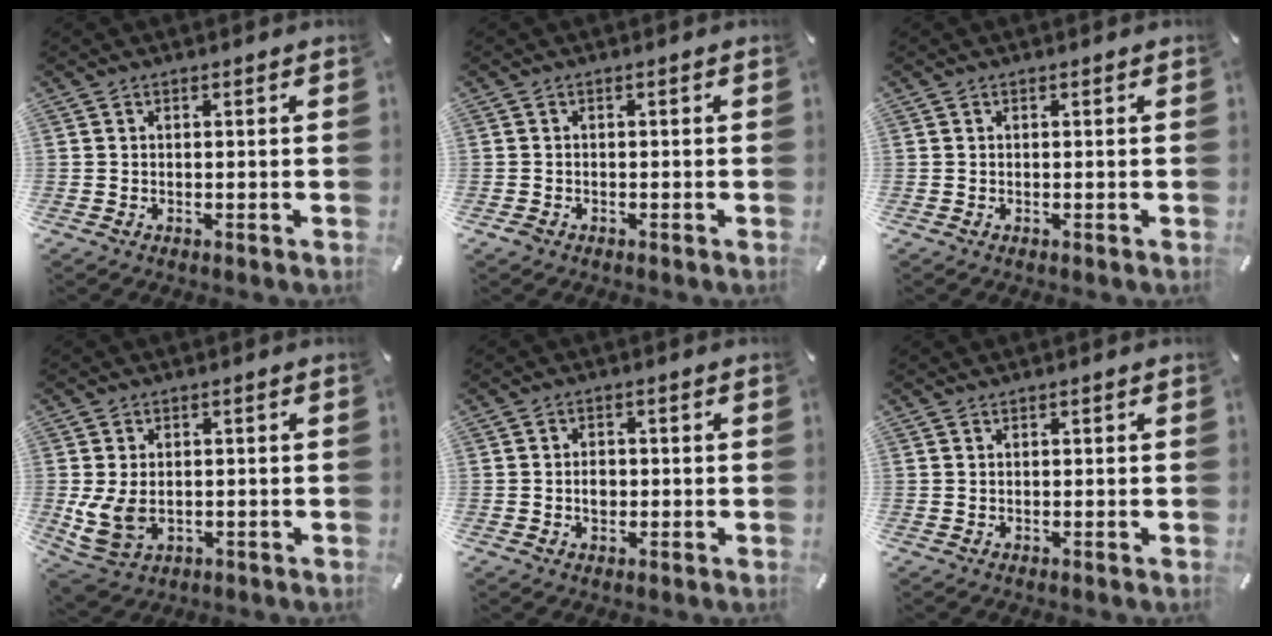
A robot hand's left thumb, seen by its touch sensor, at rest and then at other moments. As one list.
[{"total": 1.0, "force": [-0.6, 0.7, 0.3], "torque": [-0.006, 0.001, -0.012]}, {"total": 0.0}, {"total": 7.4, "force": [-0.3, 5.7, 4.8], "torque": [-0.101, -0.005, -0.003]}, {"total": 3.1, "force": [-0.2, 2.3, 2.1], "torque": [-0.026, -0.006, -0.007]}, {"total": 0.0}]